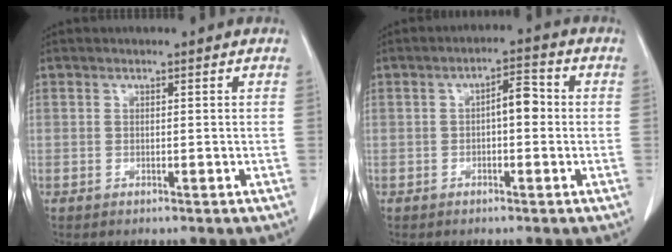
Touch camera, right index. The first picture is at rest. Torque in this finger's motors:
{"motor_torque": [0.10, 0.01, 0.06, 0.03]}